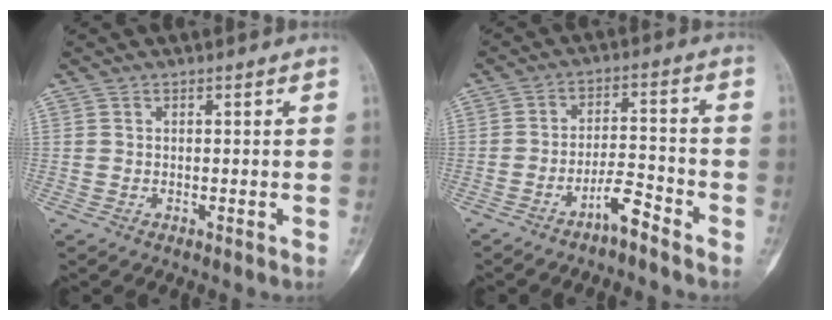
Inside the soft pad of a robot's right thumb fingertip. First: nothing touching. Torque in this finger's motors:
{"motor_torque": [-0.01, 0.09, 0.03, -0.09, 0.02]}